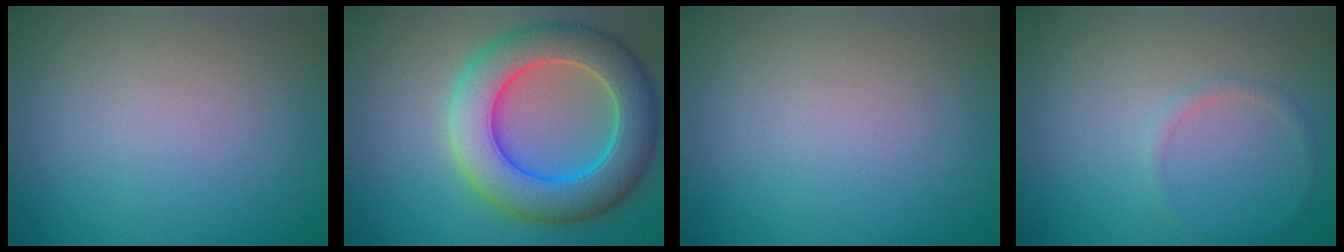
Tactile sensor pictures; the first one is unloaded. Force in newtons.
{"total": 8.7, "press": 8.7, "slide": 0.3}
{"total": 0.0}
{"total": 0.8, "press": 0.8, "slide": 0.1}